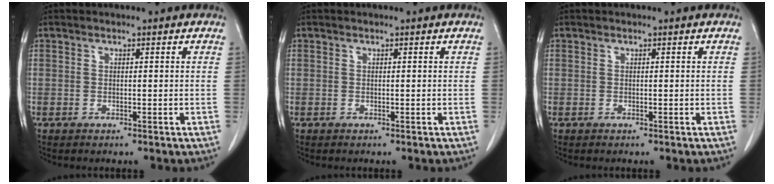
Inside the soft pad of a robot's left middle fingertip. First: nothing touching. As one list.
[{"total": 0.0}, {"total": 0.0}]